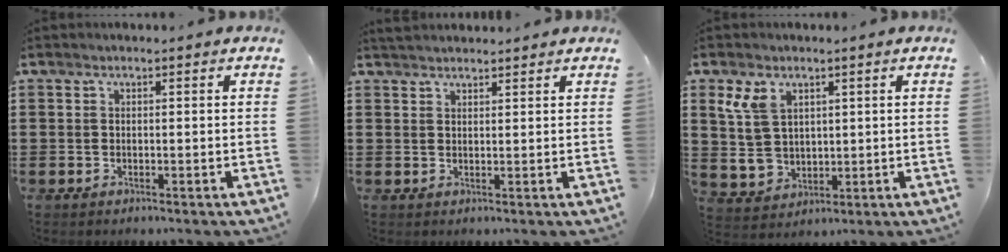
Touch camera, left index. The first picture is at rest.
{"total": 1.9, "force": [1.9, 0.4, 0.2], "torque": [-0.008, 0.003, 0.038]}
{"total": 6.5, "force": [2.6, 4.7, 3.6], "torque": [-0.102, 0.010, 0.047]}